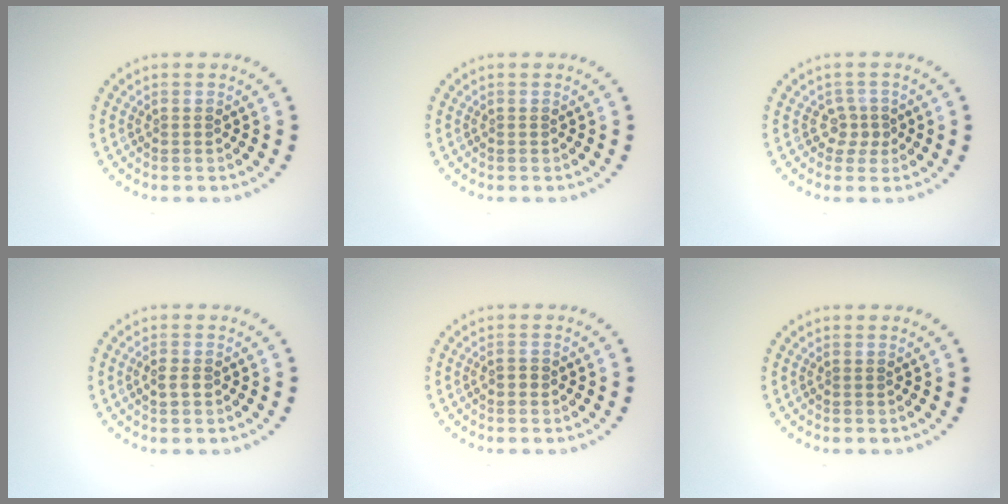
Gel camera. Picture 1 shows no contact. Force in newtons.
{"total": 0.0}
{"total": 1.7, "press": 1.2, "slide": 1.2}
{"total": 1.2, "press": 1.2, "slide": 0.1}
{"total": 0.9, "press": 0.9, "slide": 0.2}
{"total": 0.0}